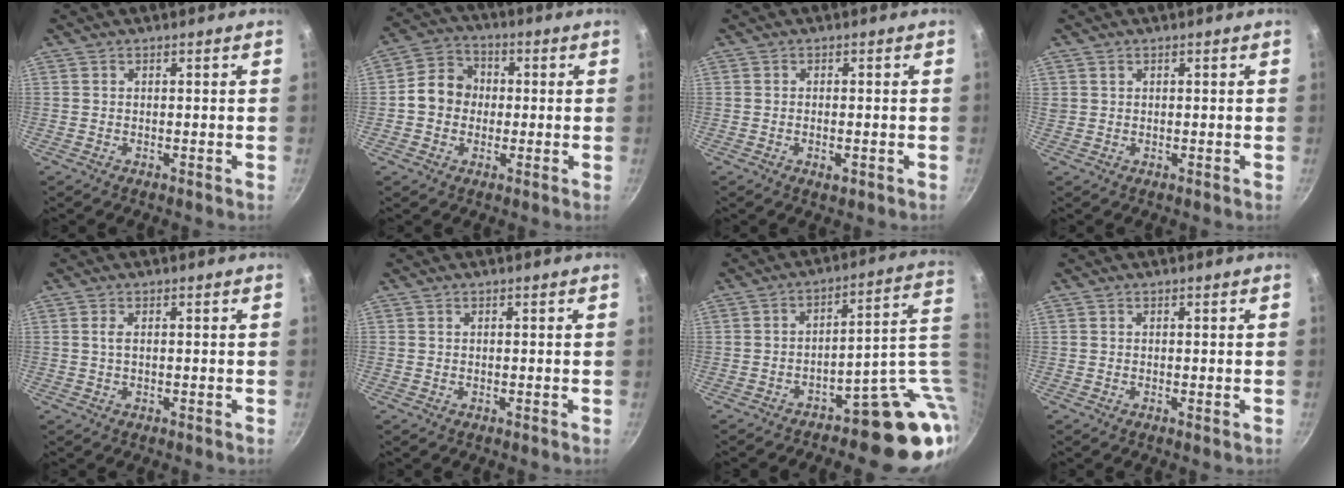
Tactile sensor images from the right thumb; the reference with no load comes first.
{"total": 8.5, "force": [-0.2, 7.4, 4.2], "torque": [-0.040, 0.021, -0.022]}
{"total": 2.1, "force": [-0.7, 0.9, 1.8], "torque": [-0.034, -0.001, -0.013]}
{"total": 0.8, "force": [0.4, 0.6, 0.2], "torque": [0.000, 0.005, 0.009]}
{"total": 1.3, "force": [0.2, 0.5, 1.2], "torque": [-0.023, 0.001, 0.004]}
{"total": 0.0}
{"total": 14.4, "force": [-1.9, 7.1, 12.4], "torque": [-0.088, 0.027, -0.023]}
{"total": 0.0}